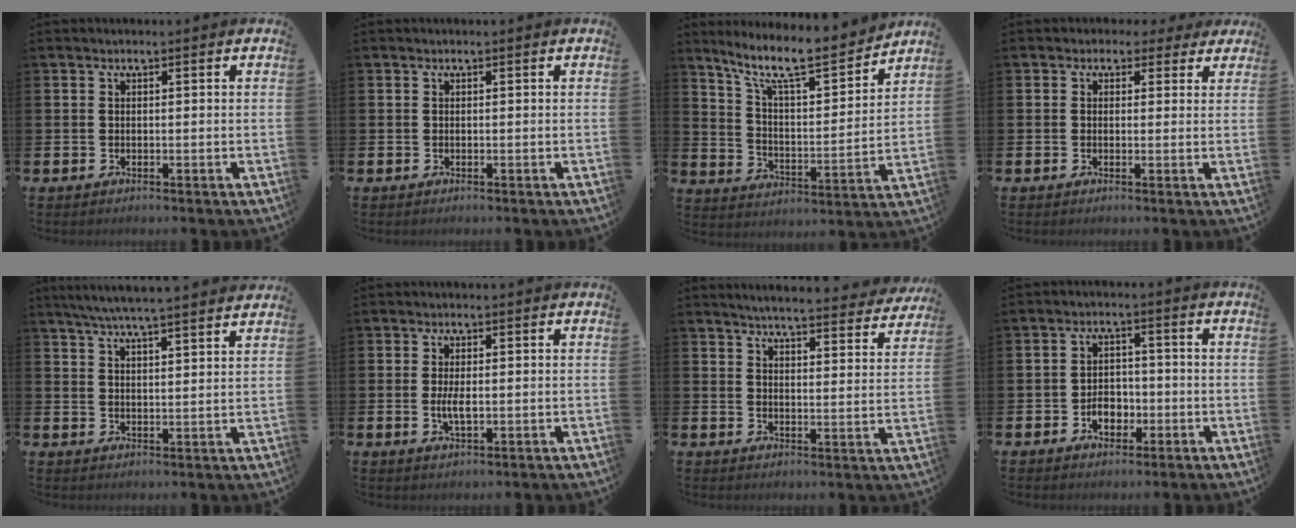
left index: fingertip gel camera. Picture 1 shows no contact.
{"total": 0.0}
{"total": 10.6, "force": [9.1, 1.8, 5.0], "torque": [-0.120, -0.060, 0.154]}
{"total": 1.8, "force": [1.0, 1.5, 0.1], "torque": [0.005, -0.001, 0.010]}
{"total": 5.7, "force": [5.5, -0.4, 1.7], "torque": [-0.055, -0.023, 0.099]}
{"total": 2.8, "force": [0.0, 1.1, 2.6], "torque": [-0.050, 0.001, -0.001]}
{"total": 5.0, "force": [4.9, 0.0, 1.1], "torque": [-0.030, -0.040, 0.082]}
{"total": 3.6, "force": [-1.3, 2.7, 2.1], "torque": [-0.027, -0.002, -0.031]}